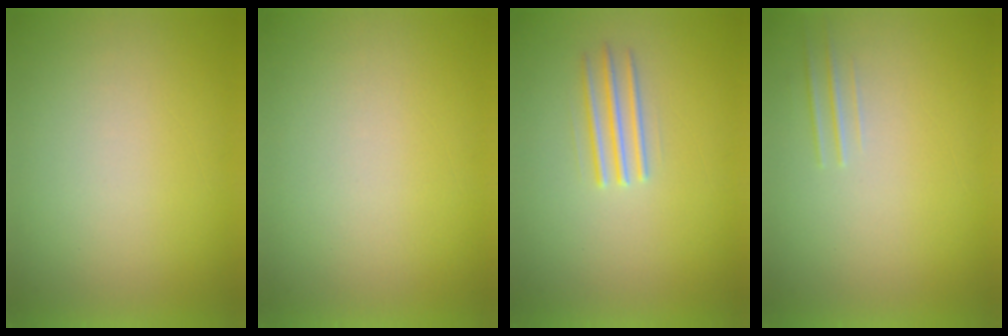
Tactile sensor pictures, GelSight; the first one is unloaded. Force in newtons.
{"total": 1.2}
{"total": 2.3}
{"total": 1.6}